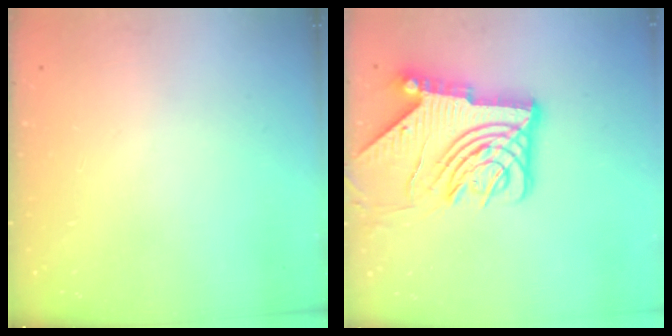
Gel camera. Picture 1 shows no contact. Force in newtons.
{"total": 16.2, "press": 16.1, "slide": 2.0}